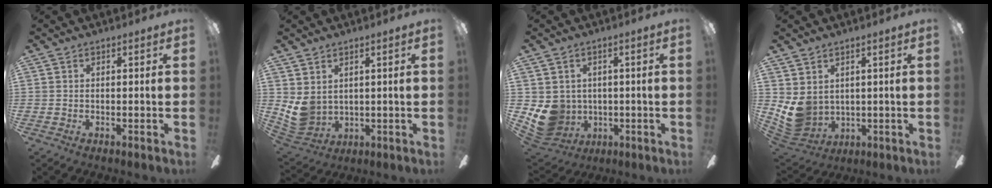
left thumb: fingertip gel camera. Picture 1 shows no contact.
{"total": 6.2, "force": [1.3, 5.1, 3.2], "torque": [-0.094, -0.014, 0.026]}
{"total": 8.7, "force": [-0.7, 8.2, 2.8], "torque": [-0.103, -0.006, -0.008]}
{"total": 7.8, "force": [1.1, 6.8, 3.7], "torque": [-0.104, -0.019, 0.026]}